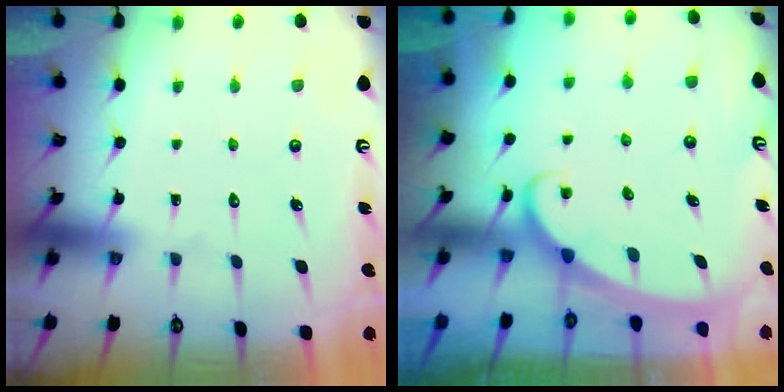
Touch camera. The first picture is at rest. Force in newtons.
{"total": 2.6, "press": 2.6, "slide": 0.4}